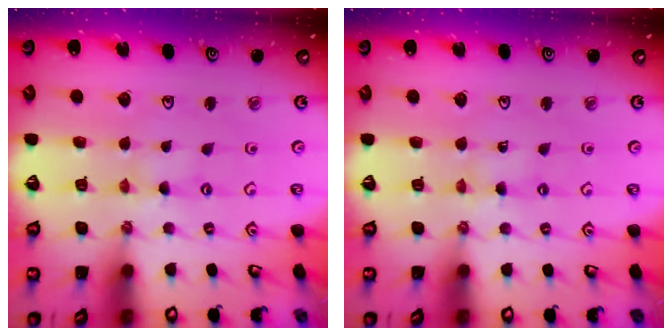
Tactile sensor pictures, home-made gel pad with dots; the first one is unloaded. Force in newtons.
{"total": 1.4, "press": 1.3, "slide": 0.2}